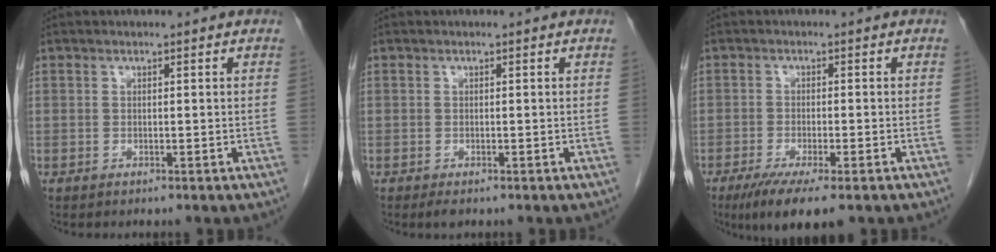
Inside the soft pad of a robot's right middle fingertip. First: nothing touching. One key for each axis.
{"total": 1.3, "fx": -0.8, "fy": 0.5, "fz": 0.8, "tx": -0.011, "ty": -0.002, "tz": -0.008}
{"total": 7.5, "fx": -4.9, "fy": 1.3, "fz": 5.6, "tx": -0.092, "ty": -0.020, "tz": -0.075}